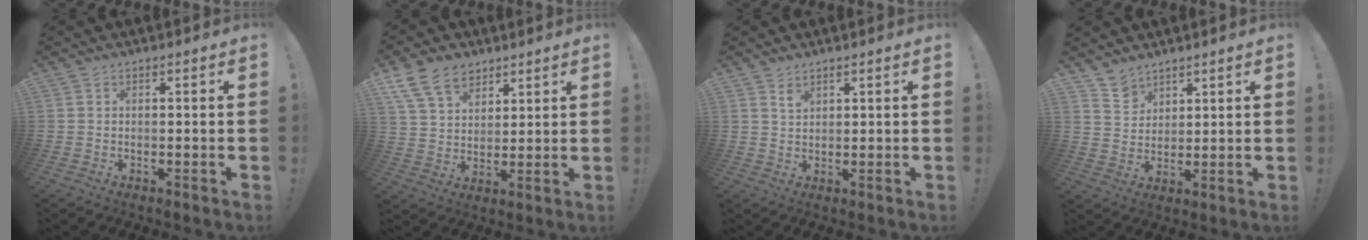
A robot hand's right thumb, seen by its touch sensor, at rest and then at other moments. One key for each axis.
{"total": 12.7, "fx": 7.9, "fy": 8.4, "fz": 5.4, "tx": -0.093, "ty": -0.038, "tz": 0.153}
{"total": 2.3, "fx": 1.9, "fy": 1.0, "fz": 1.0, "tx": -0.007, "ty": -0.015, "tz": 0.032}
{"total": 6.0, "fx": 4.8, "fy": 3.5, "fz": 0.7, "tx": -0.010, "ty": -0.040, "tz": 0.092}